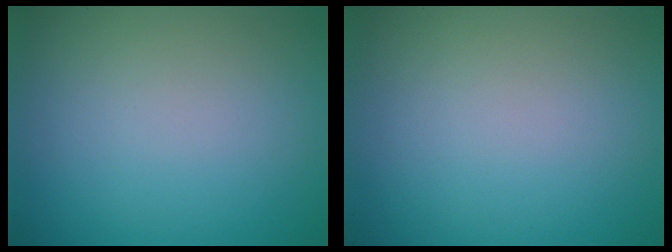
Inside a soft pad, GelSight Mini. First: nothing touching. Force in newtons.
{"total": 0.0}